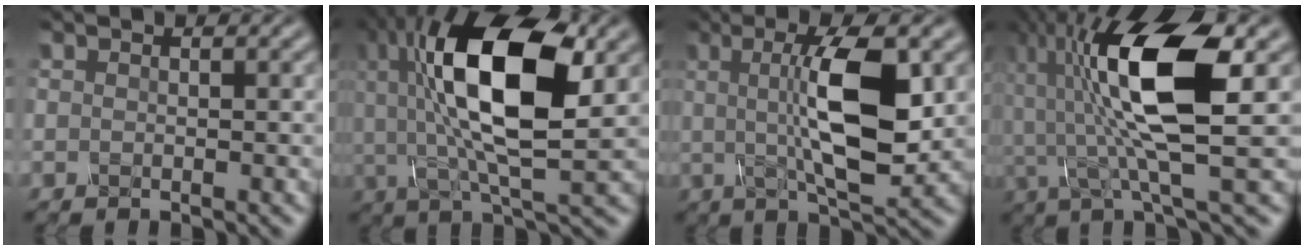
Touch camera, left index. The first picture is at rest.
{"total": 13.1, "force": [2.8, 4.6, 12.0], "torque": [-0.198, 0.013, 0.043]}
{"total": 9.3, "force": [1.2, 2.6, 8.9], "torque": [-0.140, -0.005, 0.023]}
{"total": 11.4, "force": [1.5, 3.5, 10.8], "torque": [-0.209, 0.009, 0.024]}